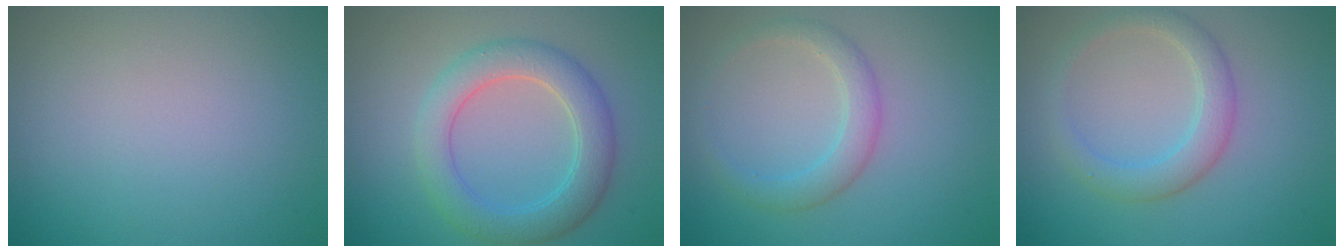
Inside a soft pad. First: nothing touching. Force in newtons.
{"total": 5.0, "press": 5.0, "slide": 0.2}
{"total": 2.5, "press": 2.5, "slide": 0.1}
{"total": 2.9, "press": 2.9, "slide": 0.2}